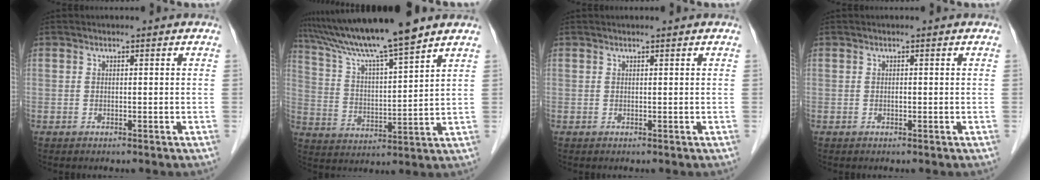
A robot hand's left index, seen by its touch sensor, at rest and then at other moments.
{"total": 14.0, "force": [11.9, -1.2, 7.3], "torque": [-0.137, 0.008, 0.212]}
{"total": 0.6, "force": [0.6, -0.1, 0.3], "torque": [-0.008, 0.003, 0.012]}
{"total": 0.0}